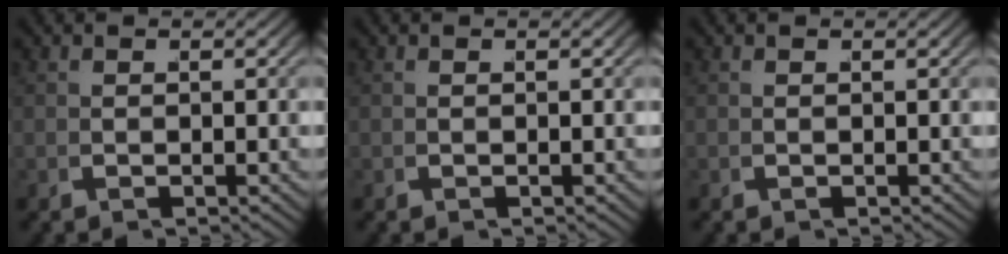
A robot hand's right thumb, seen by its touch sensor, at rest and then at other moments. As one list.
[{"total": 0.0}, {"total": 0.0}]